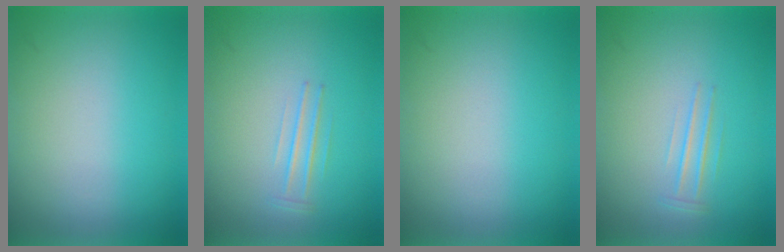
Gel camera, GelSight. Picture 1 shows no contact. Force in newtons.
{"total": 1.1}
{"total": 1.2}
{"total": 1.2}